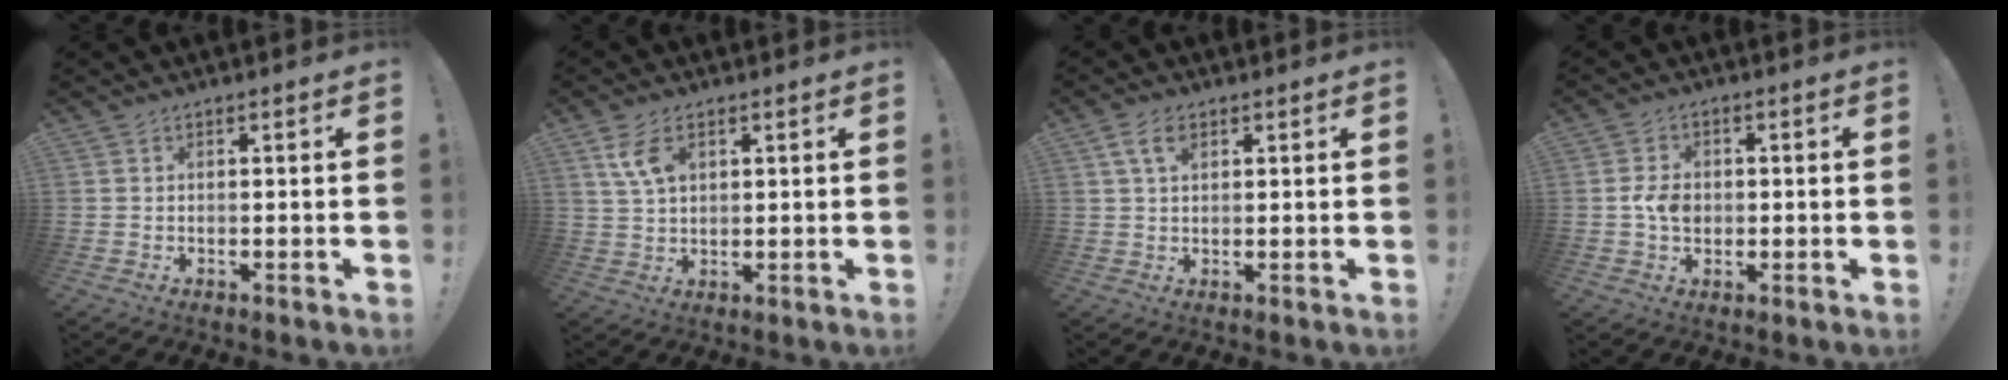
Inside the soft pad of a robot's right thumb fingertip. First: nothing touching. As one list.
[{"total": 7.2, "force": [3.3, 4.0, 5.0], "torque": [-0.096, -0.009, 0.060]}, {"total": 4.9, "force": [2.2, 2.8, 3.3], "torque": [-0.060, -0.001, 0.042]}, {"total": 6.1, "force": [-0.8, 4.8, 3.8], "torque": [-0.059, 0.004, -0.017]}]